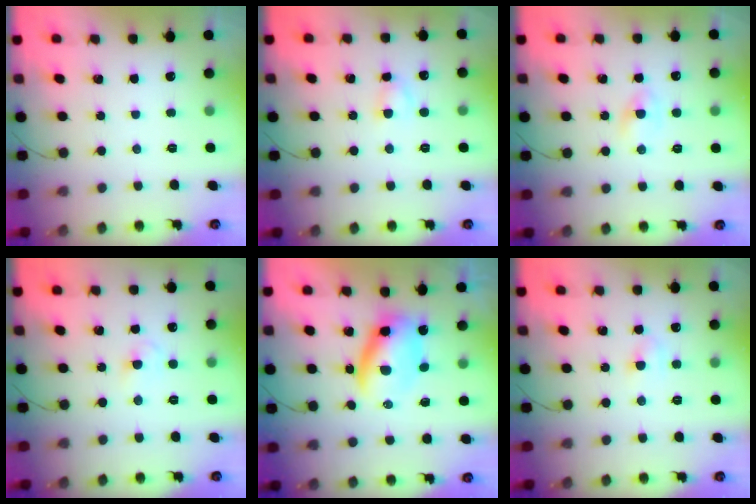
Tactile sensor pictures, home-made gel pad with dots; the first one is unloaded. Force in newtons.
{"total": 3.0, "press": 2.7, "slide": 1.2}
{"total": 1.6, "press": 1.4, "slide": 0.8}
{"total": 2.2, "press": 2.0, "slide": 0.9}
{"total": 6.3, "press": 6.2, "slide": 1.0}
{"total": 3.8, "press": 3.6, "slide": 1.2}